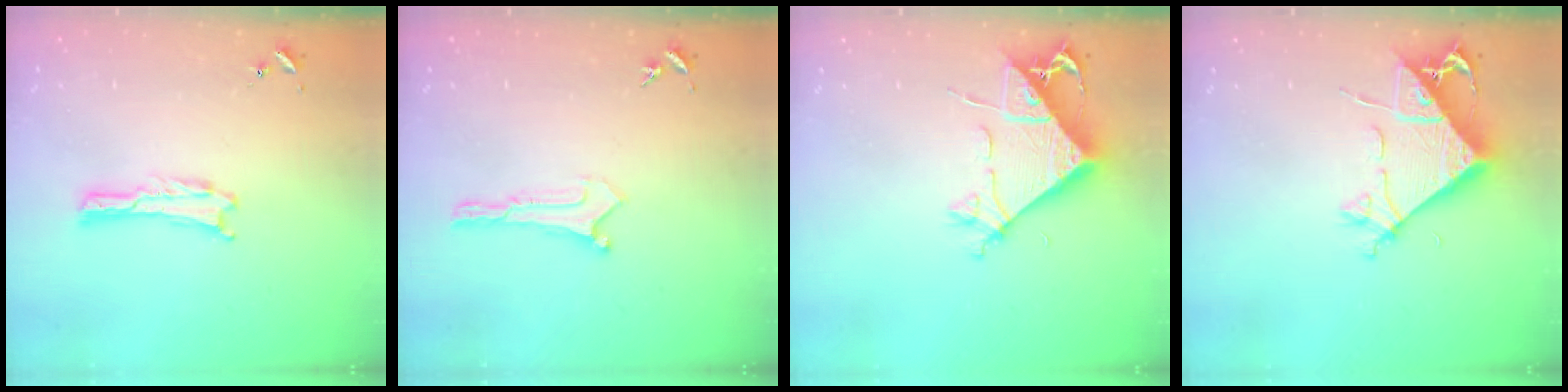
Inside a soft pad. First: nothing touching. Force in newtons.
{"total": 0.0}
{"total": 7.7, "press": 7.6, "slide": 1.1}
{"total": 7.7, "press": 7.6, "slide": 1.1}